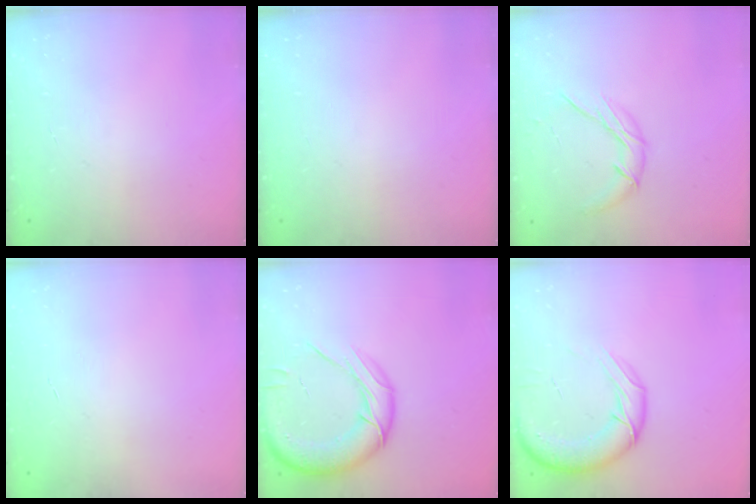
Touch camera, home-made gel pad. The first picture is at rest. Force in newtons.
{"total": 0.0}
{"total": 8.7, "press": 8.7, "slide": 0.3}
{"total": 0.0}
{"total": 18.6, "press": 18.2, "slide": 3.5}
{"total": 15.3, "press": 14.8, "slide": 3.8}